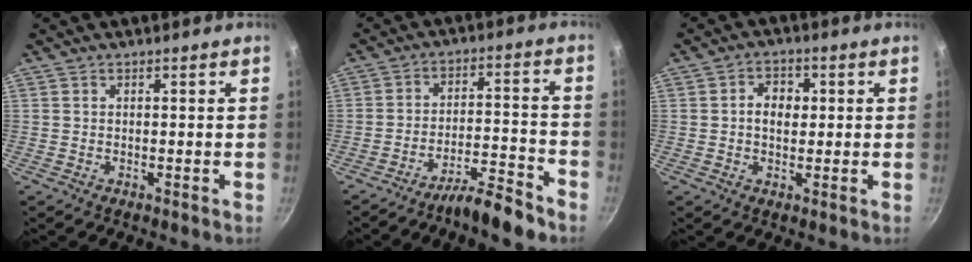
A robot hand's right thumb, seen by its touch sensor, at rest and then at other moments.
{"total": 8.2, "force": [-6.9, 1.0, 4.4], "torque": [-0.072, 0.066, -0.116]}
{"total": 4.9, "force": [0.5, 3.7, 3.3], "torque": [-0.031, 0.007, 0.002]}